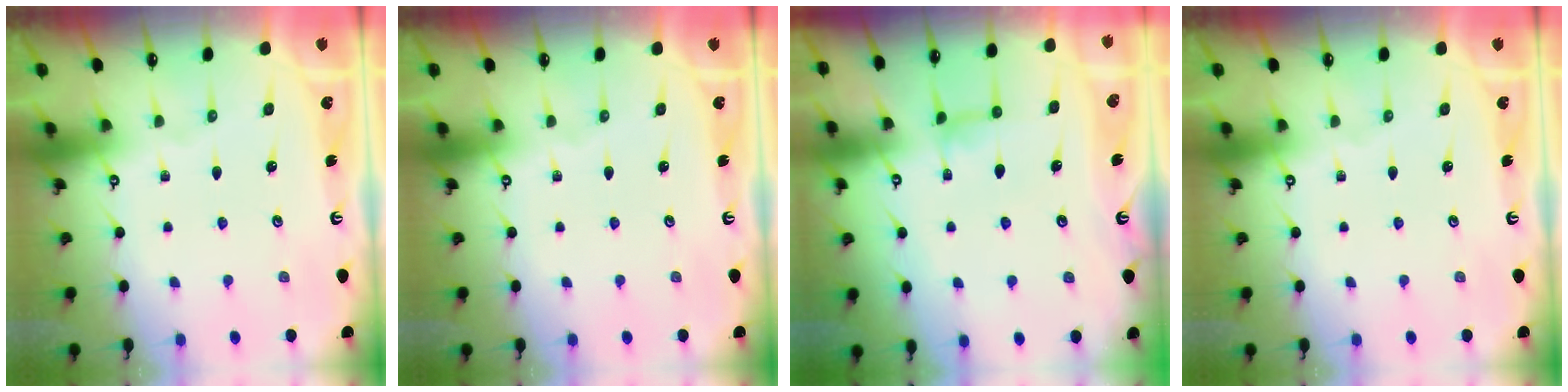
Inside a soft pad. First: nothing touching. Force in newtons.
{"total": 0.0}
{"total": 2.3, "press": 2.3, "slide": 0.0}
{"total": 0.0}